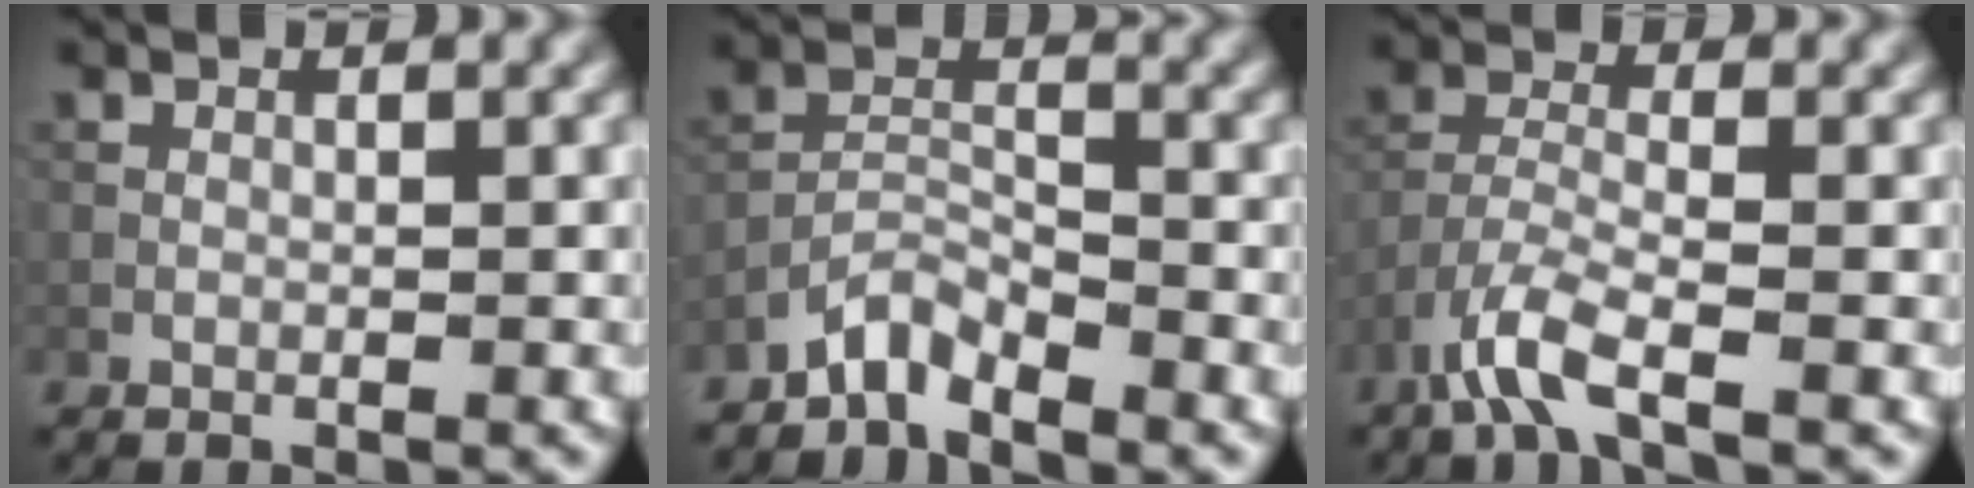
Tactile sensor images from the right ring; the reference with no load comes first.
{"total": 2.9, "force": [-2.7, 0.6, 0.9], "torque": [-0.016, 0.008, -0.061]}
{"total": 4.2, "force": [-2.9, 0.9, 2.8], "torque": [-0.066, -0.005, -0.070]}